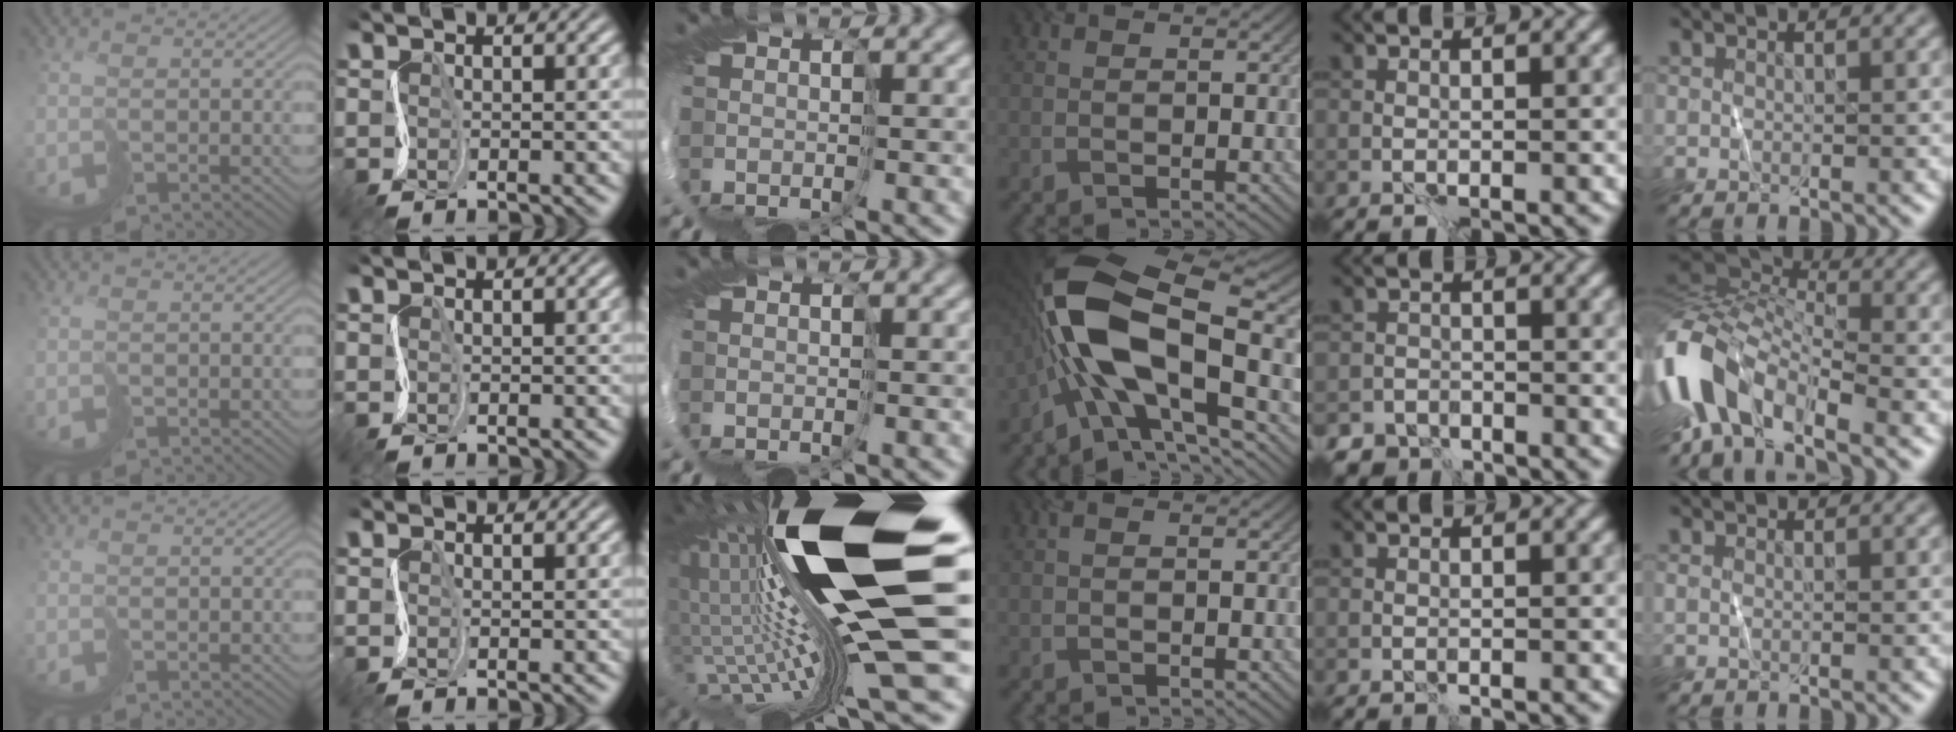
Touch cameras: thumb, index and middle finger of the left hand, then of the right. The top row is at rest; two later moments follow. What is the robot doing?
{"motion": "cut", "object": "tissue"}